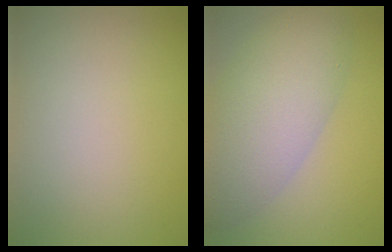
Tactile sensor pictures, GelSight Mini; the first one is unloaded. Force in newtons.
{"total": 7.8, "press": 7.7, "slide": 0.5}